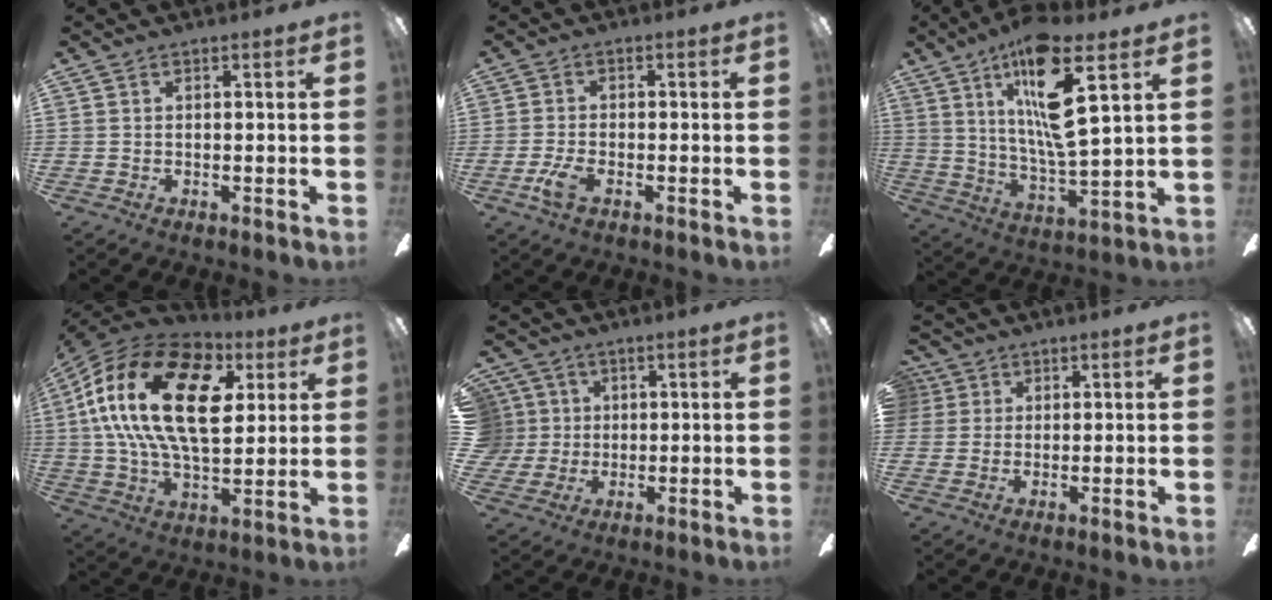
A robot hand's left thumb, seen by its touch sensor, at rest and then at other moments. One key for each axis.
{"total": 4.6, "fx": -2.2, "fy": 1.9, "fz": 3.6, "tx": -0.081, "ty": 0.001, "tz": -0.042}
{"total": 17.6, "fx": 9.6, "fy": 3.9, "fz": 14.2, "tx": -0.263, "ty": -0.040, "tz": 0.150}
{"total": 25.0, "fx": 6.9, "fy": 13.7, "fz": 19.7, "tx": -0.398, "ty": -0.006, "tz": 0.111}
{"total": 7.3, "fx": 1.6, "fy": 7.0, "fz": 1.1, "tx": -0.039, "ty": 0.005, "tz": 0.035}
{"total": 3.8, "fx": 1.6, "fy": 3.4, "fz": 0.4, "tx": -0.012, "ty": 0.008, "tz": 0.029}